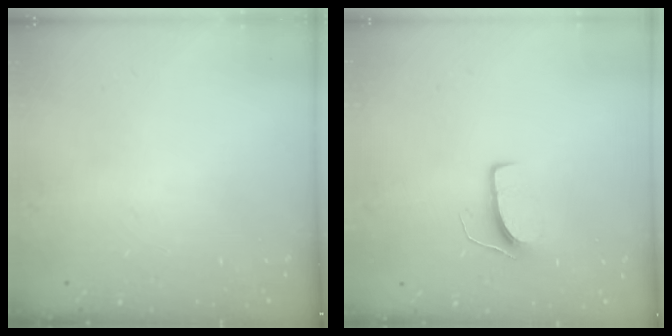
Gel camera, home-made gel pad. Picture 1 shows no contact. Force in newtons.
{"total": 6.5, "press": 6.5, "slide": 0.4}